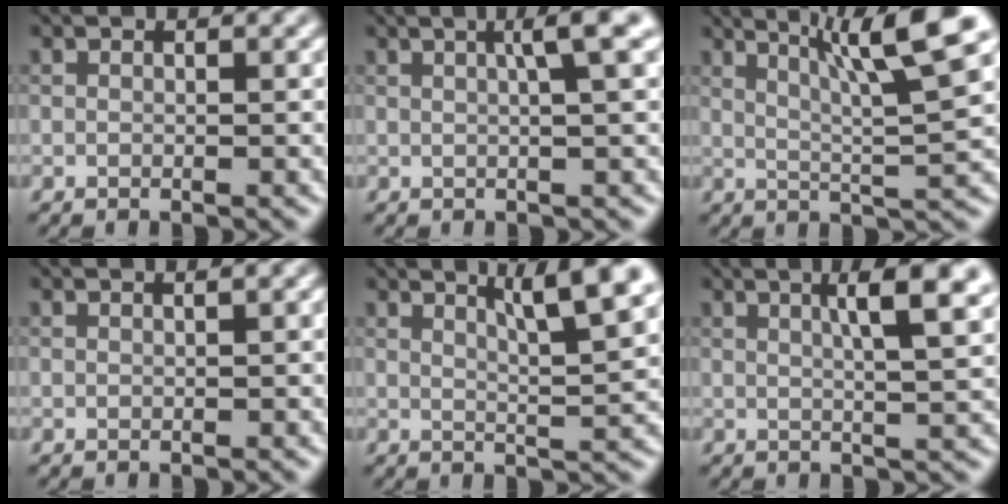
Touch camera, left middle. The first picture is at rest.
{"total": 3.7, "force": [1.1, 0.5, 3.5], "torque": [-0.044, 0.012, 0.015]}
{"total": 8.7, "force": [4.4, 1.0, 7.4], "torque": [-0.102, 0.018, 0.072]}
{"total": 0.7, "force": [0.3, 0.1, 0.6], "torque": [-0.008, 0.005, 0.001]}
{"total": 6.1, "force": [3.3, 0.9, 5.0], "torque": [-0.061, 0.009, 0.053]}
{"total": 5.5, "force": [2.1, 1.1, 5.0], "torque": [-0.059, 0.009, 0.028]}